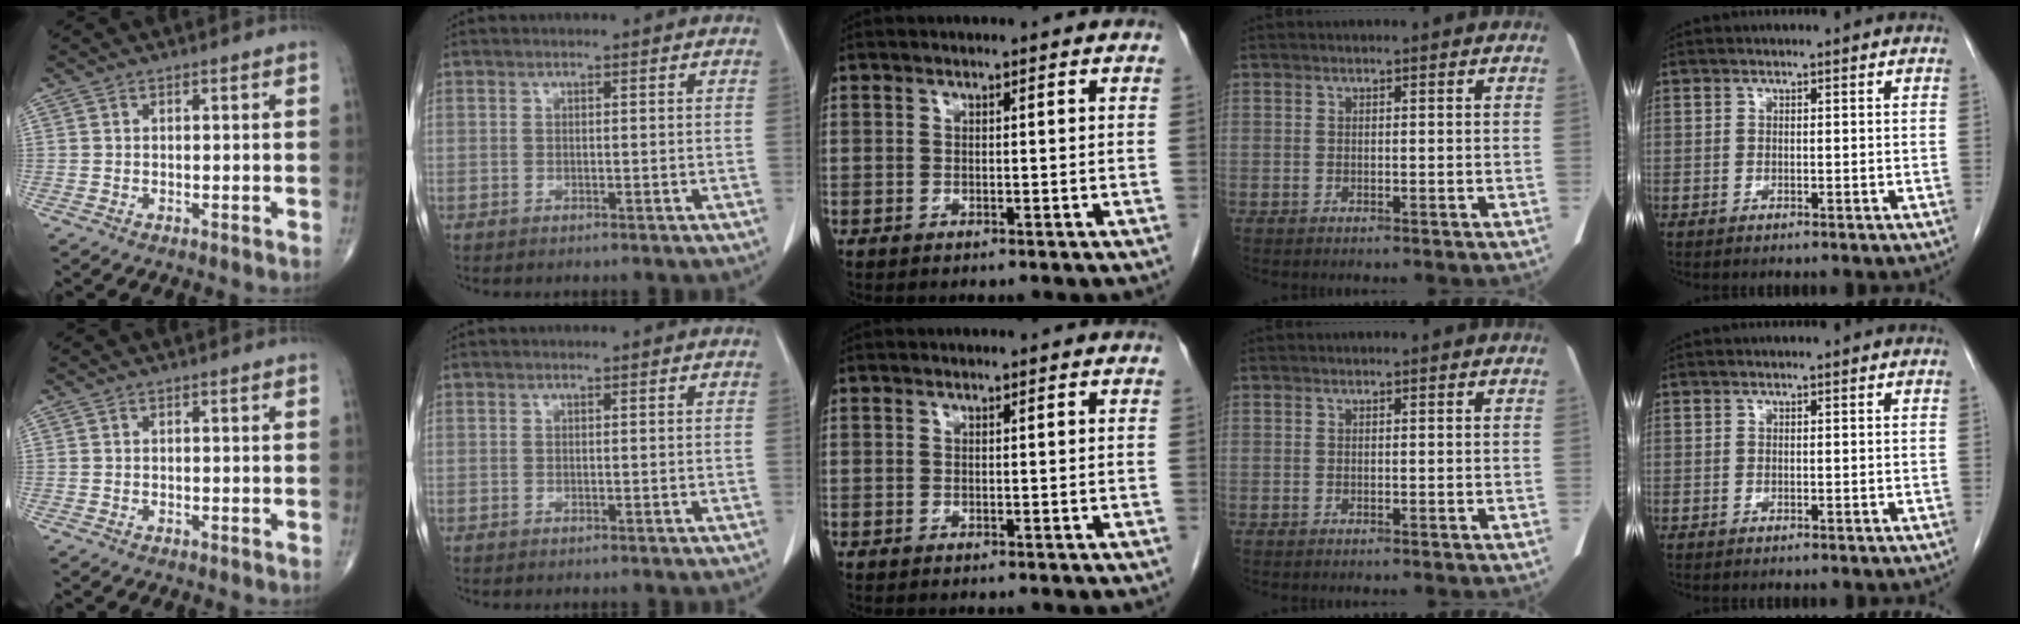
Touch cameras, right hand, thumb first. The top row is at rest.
{}